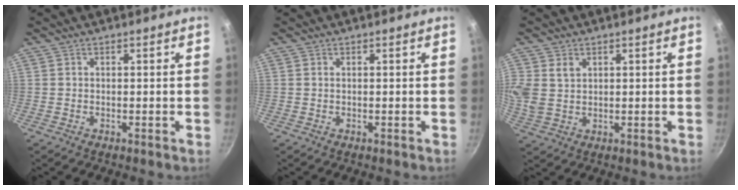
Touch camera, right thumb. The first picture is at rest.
{"total": 0.0}
{"total": 8.6, "force": [2.8, 6.6, 4.8], "torque": [-0.109, 0.007, 0.061]}